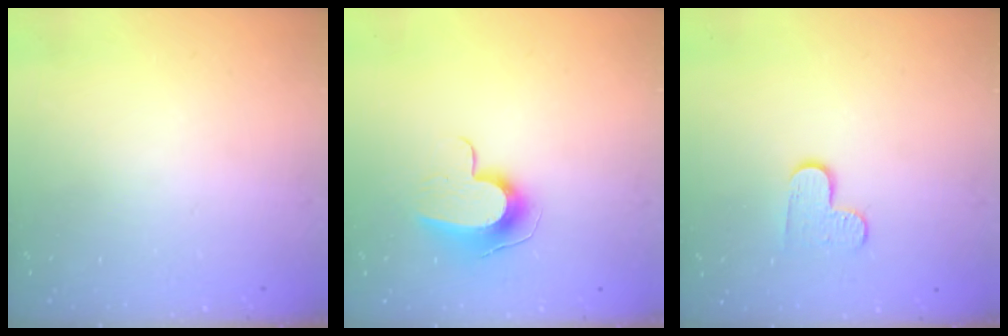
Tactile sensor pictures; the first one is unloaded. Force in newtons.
{"total": 9.3, "press": 9.3, "slide": 0.3}
{"total": 6.6, "press": 6.5, "slide": 0.6}